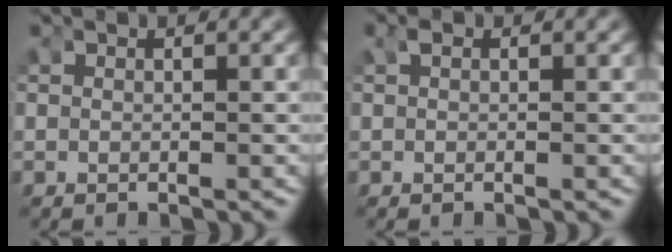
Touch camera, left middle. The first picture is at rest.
{"total": 0.5, "force": [0.2, 0.3, 0.3], "torque": [-0.013, 0.002, 0.005]}